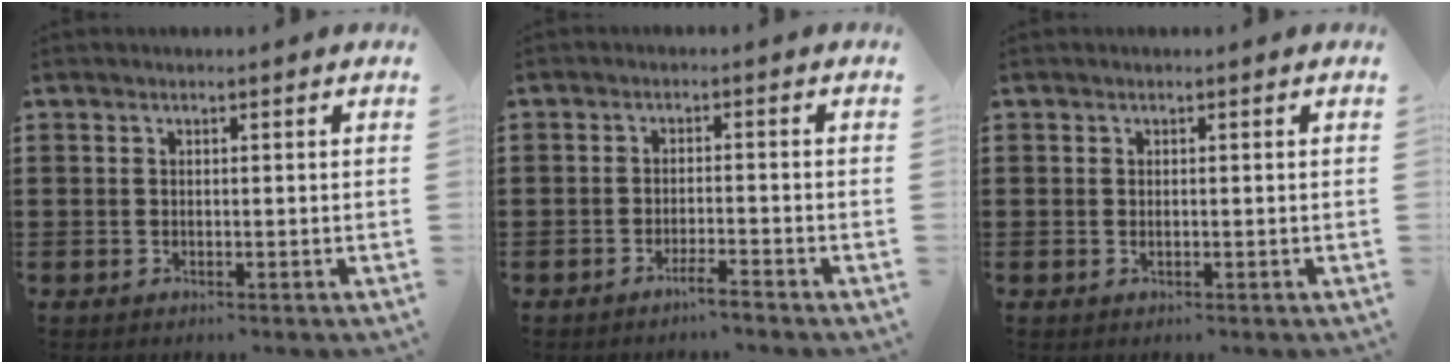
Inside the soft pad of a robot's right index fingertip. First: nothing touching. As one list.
[{"total": 2.6, "force": [-2.2, -0.1, 1.3], "torque": [-0.021, 0.002, -0.042]}, {"total": 0.5, "force": [-0.1, 0.1, 0.5], "torque": [-0.010, -0.004, -0.001]}]